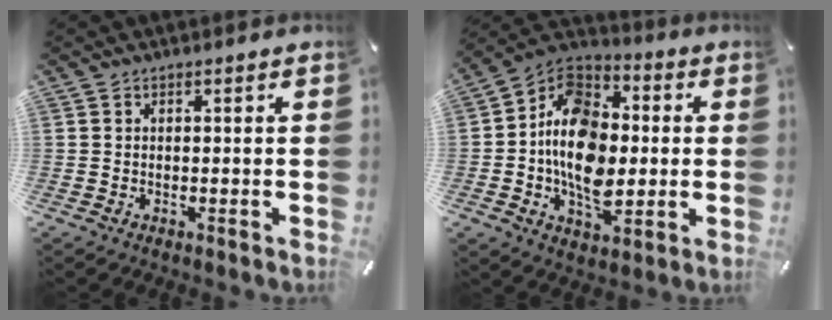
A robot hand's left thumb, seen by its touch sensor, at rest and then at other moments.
{"total": 17.1, "force": [-2.1, 12.2, 11.7], "torque": [-0.235, 0.013, -0.042]}